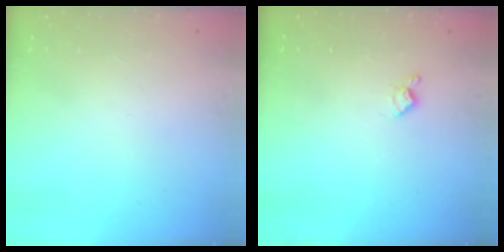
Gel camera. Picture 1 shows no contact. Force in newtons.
{"total": 3.8, "press": 3.8, "slide": 0.6}